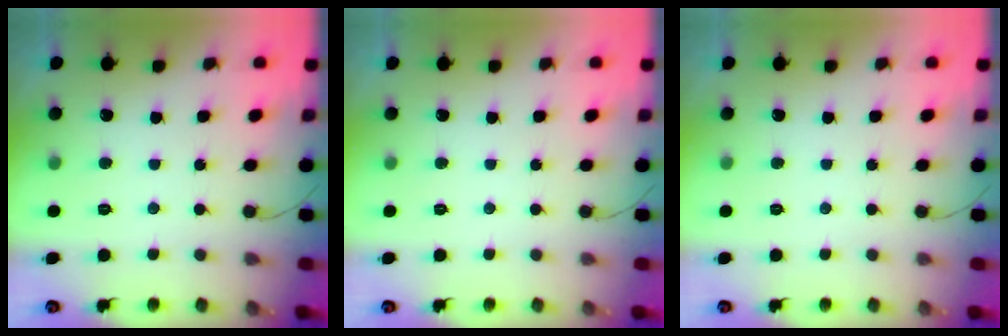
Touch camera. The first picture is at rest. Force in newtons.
{"total": 0.0}
{"total": 0.0}